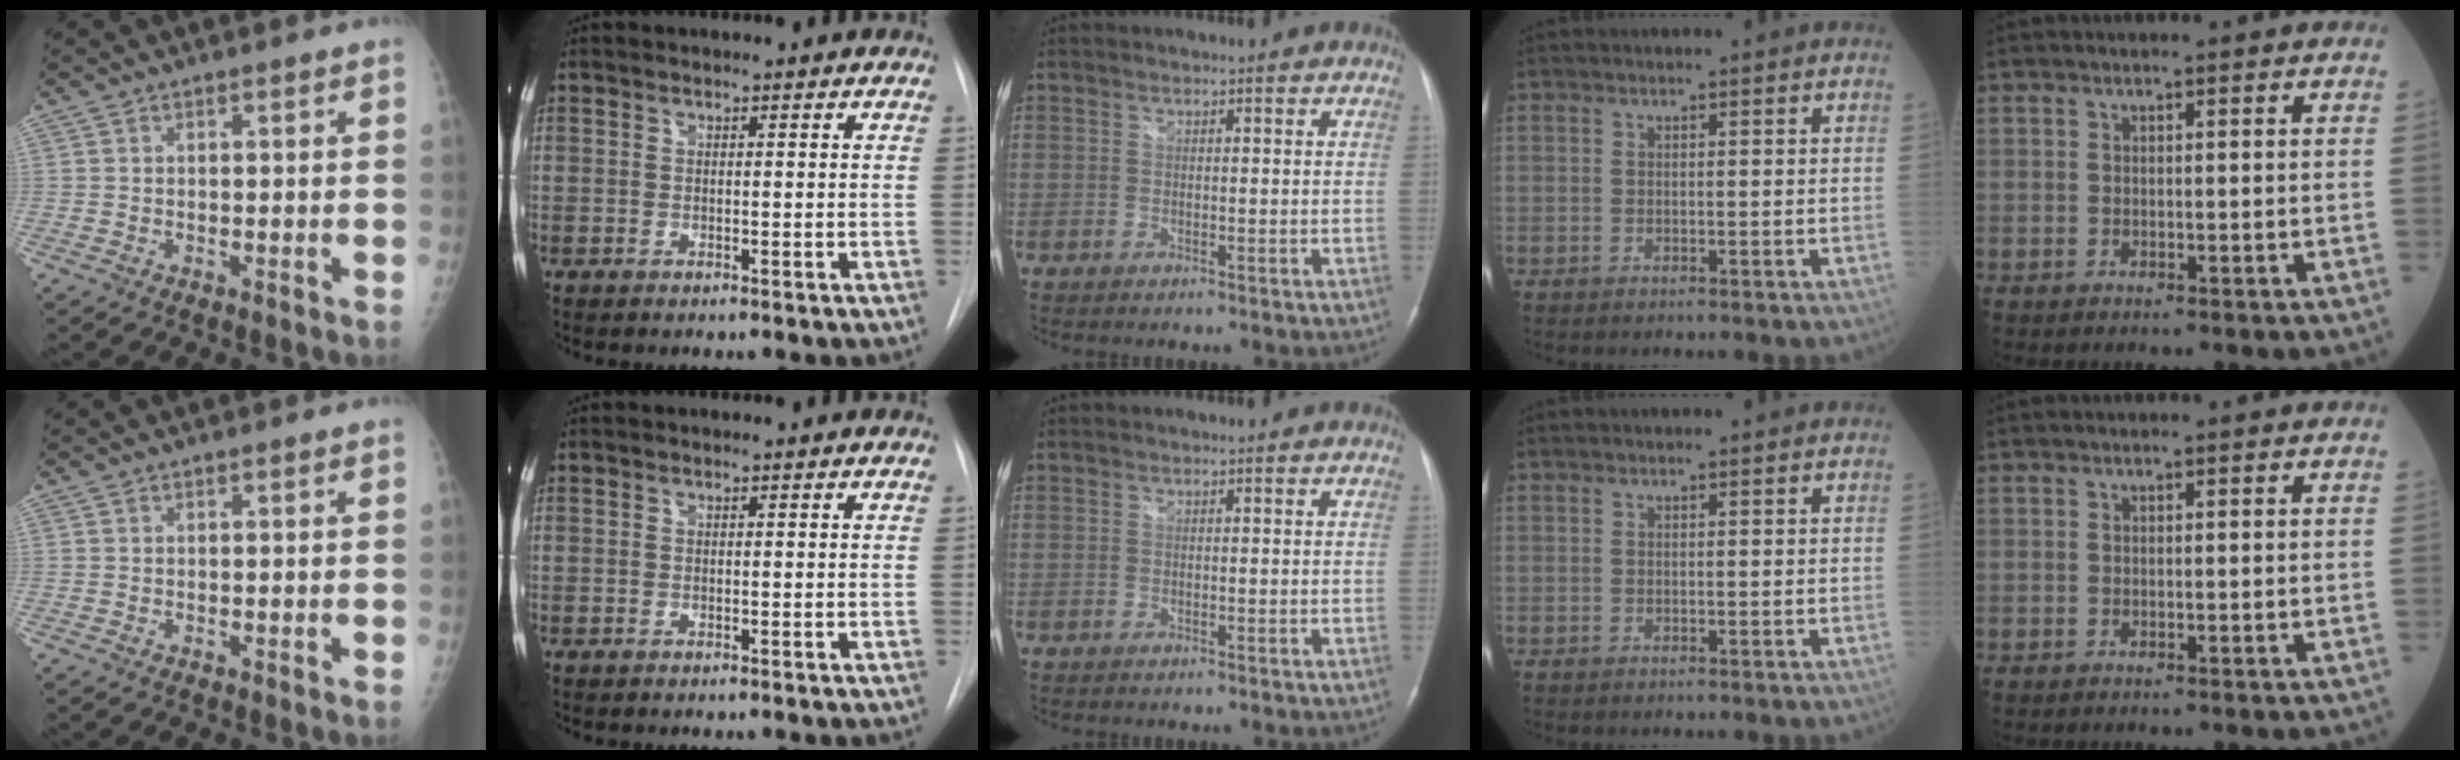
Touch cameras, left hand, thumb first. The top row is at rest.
{}